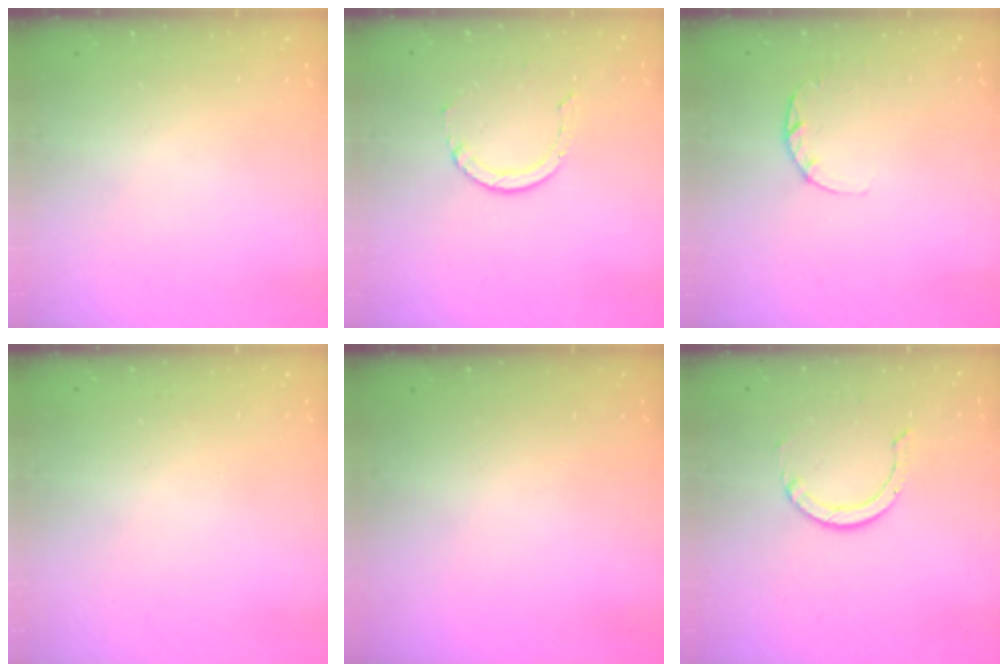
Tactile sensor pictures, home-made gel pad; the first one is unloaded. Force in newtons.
{"total": 3.6, "press": 3.6, "slide": 0.4}
{"total": 2.6, "press": 2.5, "slide": 0.4}
{"total": 2.6, "press": 2.6, "slide": 0.2}
{"total": 0.0}
{"total": 2.8, "press": 2.8, "slide": 0.2}